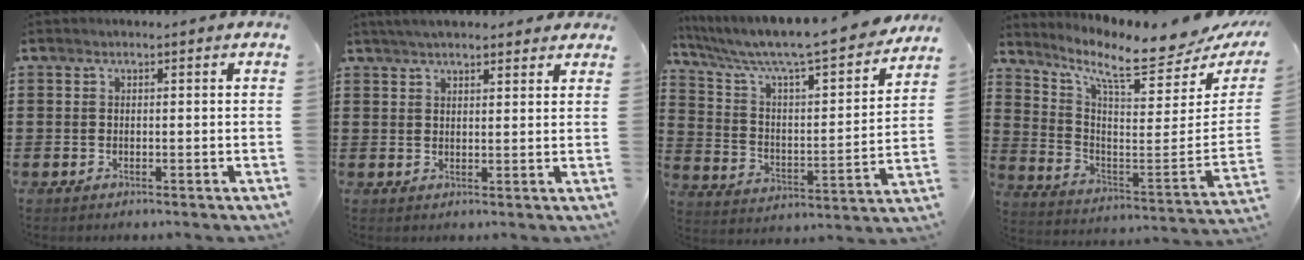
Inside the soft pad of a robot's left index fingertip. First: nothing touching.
{"total": 3.5, "force": [3.2, 0.6, 1.4], "torque": [-0.034, 0.003, 0.059]}
{"total": 8.4, "force": [7.3, 0.5, 4.1], "torque": [-0.110, -0.060, 0.119]}
{"total": 9.1, "force": [7.1, 1.2, 5.5], "torque": [-0.123, -0.065, 0.112]}